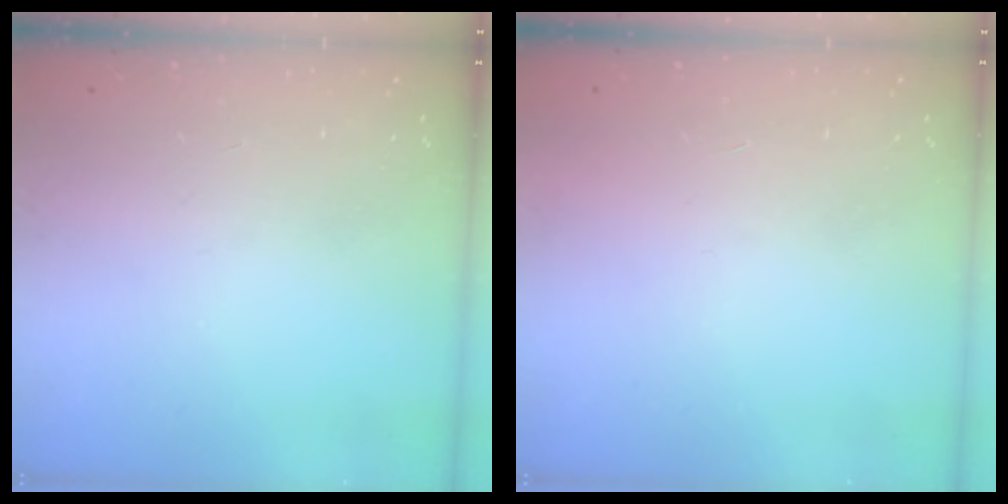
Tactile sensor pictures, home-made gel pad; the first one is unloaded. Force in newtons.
{"total": 1.7, "press": 1.7, "slide": 0.1}